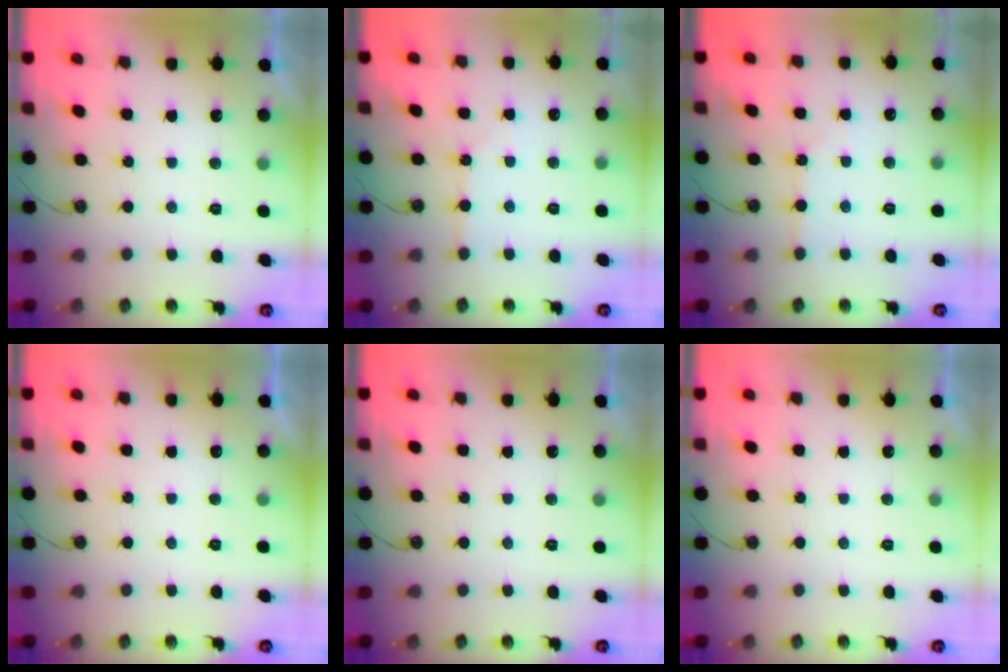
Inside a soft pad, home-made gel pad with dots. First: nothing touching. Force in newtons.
{"total": 2.4, "press": 2.3, "slide": 0.3}
{"total": 2.4, "press": 2.3, "slide": 0.3}
{"total": 0.0}
{"total": 0.0}
{"total": 0.0}